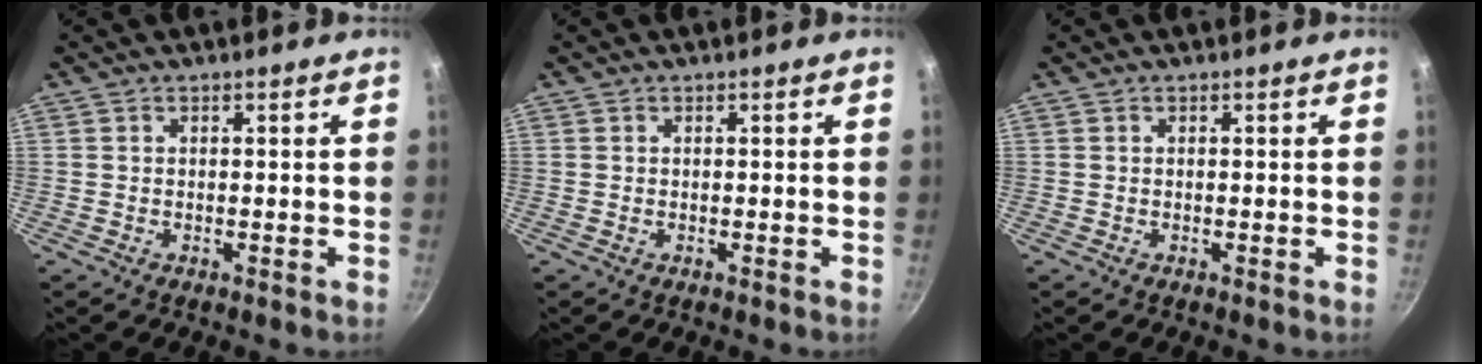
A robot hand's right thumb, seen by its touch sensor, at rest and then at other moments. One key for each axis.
{"total": 0.0}
{"total": 0.0}